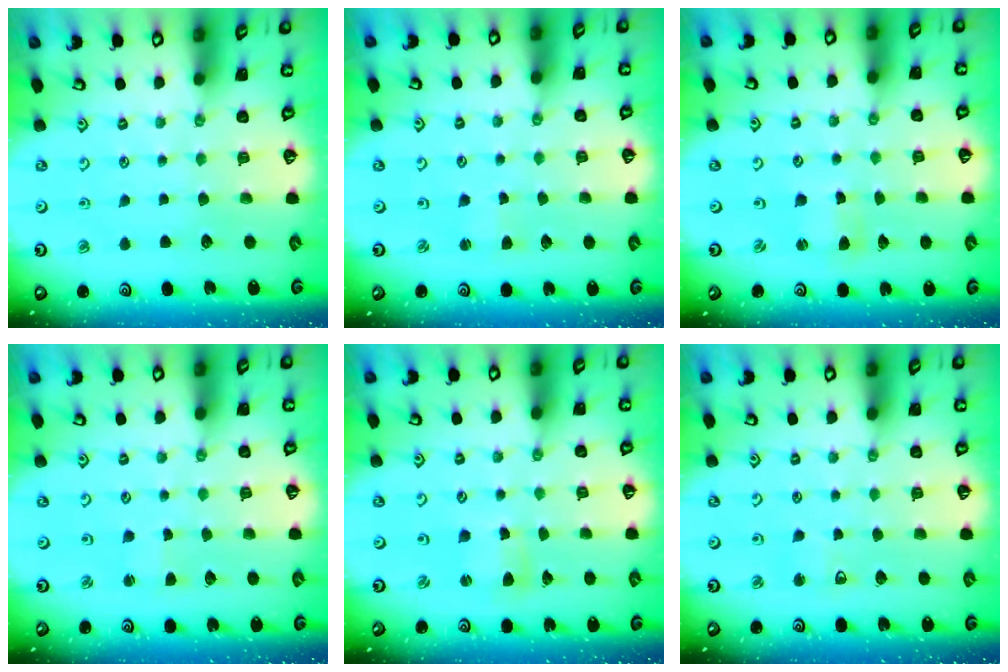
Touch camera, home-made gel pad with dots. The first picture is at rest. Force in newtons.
{"total": 1.6, "press": 1.6, "slide": 0.3}
{"total": 1.7, "press": 1.7, "slide": 0.2}
{"total": 1.3, "press": 1.2, "slide": 0.3}
{"total": 2.8, "press": 2.8, "slide": 0.3}
{"total": 3.9, "press": 3.9, "slide": 0.7}